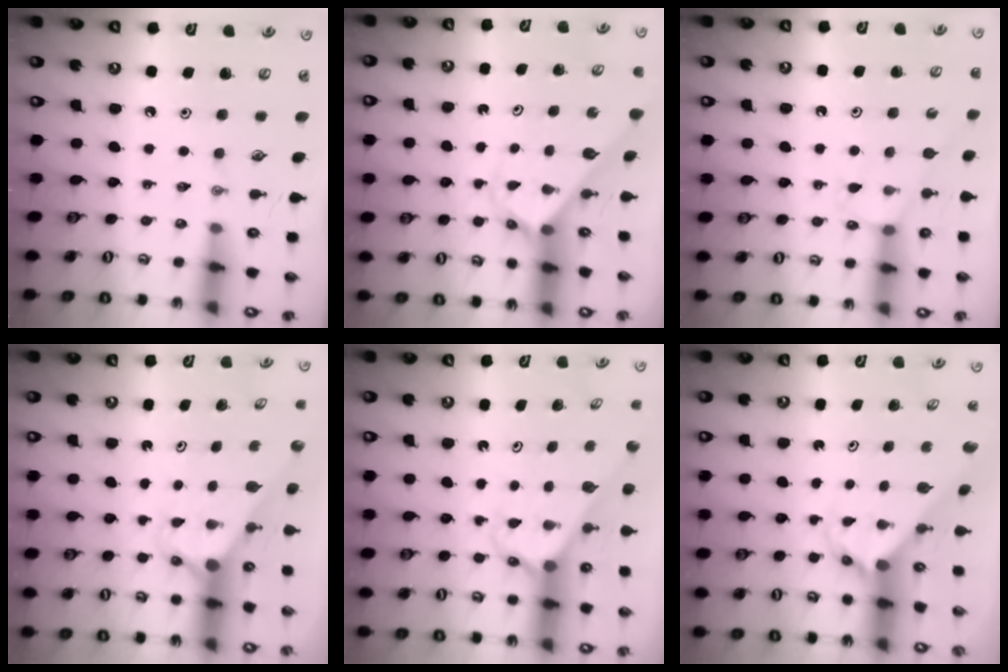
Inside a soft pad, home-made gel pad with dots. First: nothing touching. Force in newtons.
{"total": 3.0, "press": 3.0, "slide": 0.2}
{"total": 4.9, "press": 4.9, "slide": 0.6}
{"total": 2.8, "press": 2.8, "slide": 0.0}
{"total": 2.6, "press": 2.6, "slide": 0.1}
{"total": 3.4, "press": 3.4, "slide": 0.3}